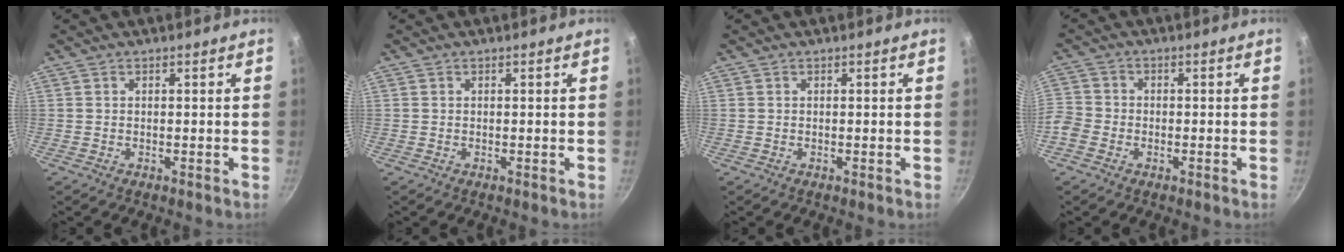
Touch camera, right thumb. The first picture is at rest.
{"total": 0.0}
{"total": 0.0}
{"total": 6.3, "force": [-2.4, 5.2, 2.6], "torque": [-0.059, 0.022, -0.060]}